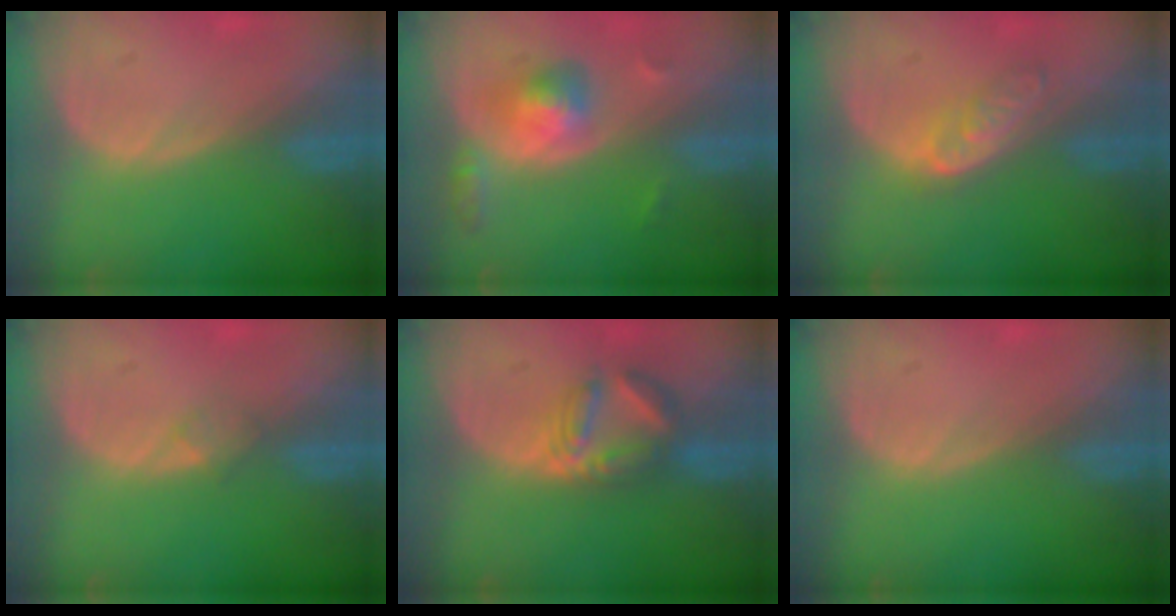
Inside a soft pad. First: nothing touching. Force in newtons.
{"total": 5.1, "press": 5.0, "slide": 1.1}
{"total": 4.8, "press": 4.1, "slide": 2.5}
{"total": 1.4, "press": 1.4, "slide": 0.1}
{"total": 5.8, "press": 5.7, "slide": 1.2}
{"total": 0.0}